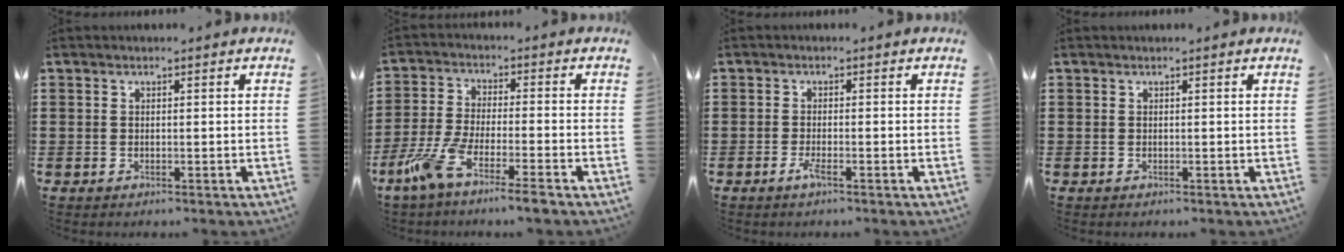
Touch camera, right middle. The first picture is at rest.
{"total": 7.2, "force": [-5.5, 0.3, 4.7], "torque": [-0.114, -0.016, -0.110]}
{"total": 1.9, "force": [-1.0, 0.2, 1.6], "torque": [-0.041, -0.007, -0.023]}
{"total": 0.0}